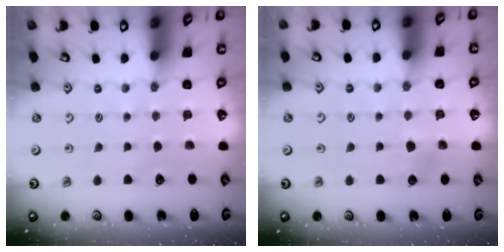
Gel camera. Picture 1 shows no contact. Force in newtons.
{"total": 3.8, "press": 3.7, "slide": 0.8}